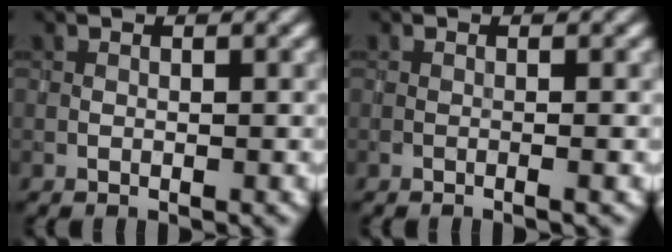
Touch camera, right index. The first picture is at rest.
{"total": 0.9, "force": [-0.2, 0.2, 0.8], "torque": [-0.011, -0.005, -0.009]}